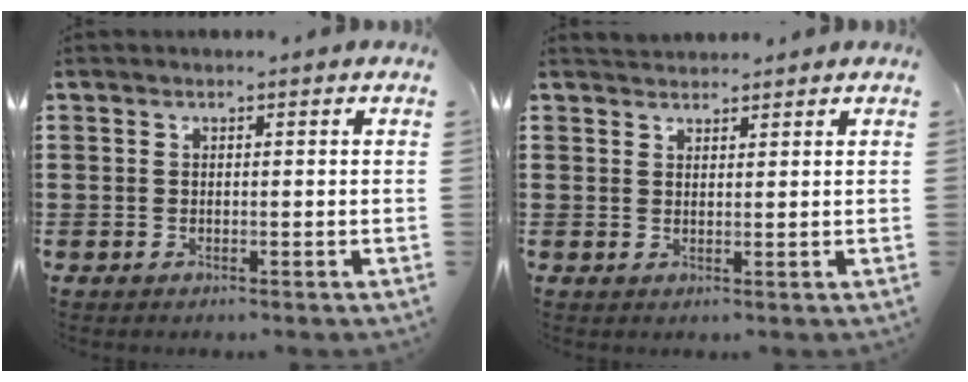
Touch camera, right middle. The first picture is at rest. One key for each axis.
{"total": 1.7, "fx": 1.7, "fy": 0.3, "fz": -0.2, "tx": 0.000, "ty": 0.004, "tz": 0.033}